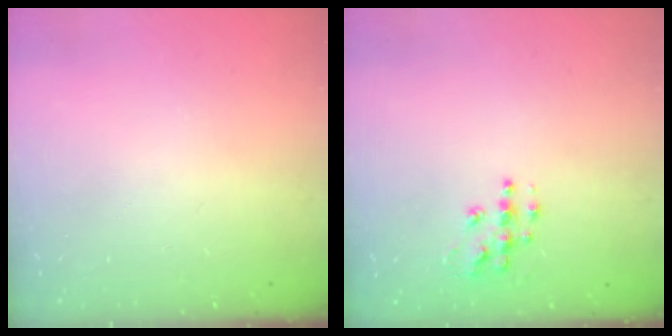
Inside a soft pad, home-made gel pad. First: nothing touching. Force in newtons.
{"total": 8.3, "press": 8.2, "slide": 0.5}